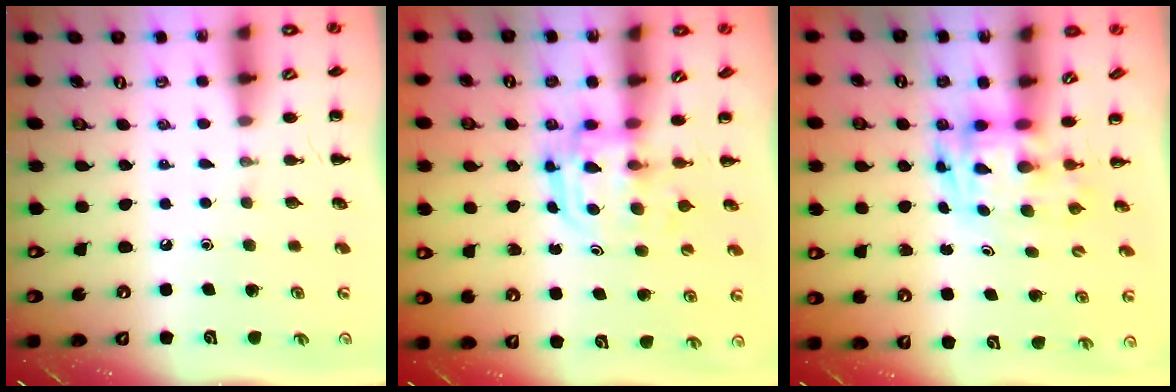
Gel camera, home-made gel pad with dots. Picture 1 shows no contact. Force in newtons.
{"total": 2.9, "press": 2.9, "slide": 0.3}
{"total": 3.4, "press": 3.3, "slide": 0.6}